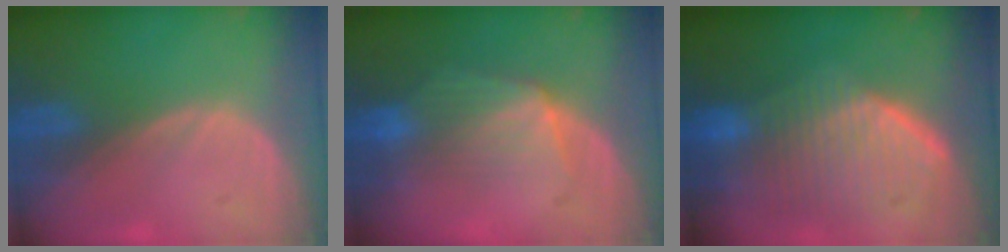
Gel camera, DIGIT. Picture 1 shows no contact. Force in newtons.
{"total": 6.9, "press": 6.4, "slide": 2.7}
{"total": 10.2, "press": 9.0, "slide": 4.8}